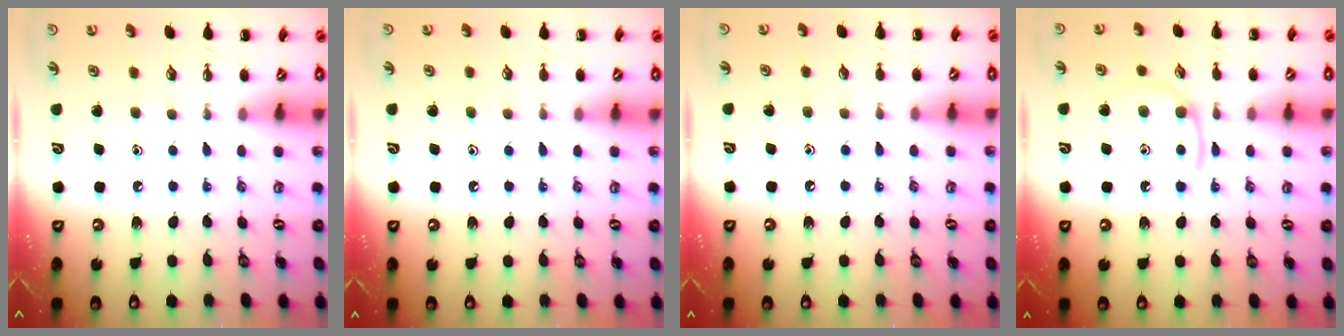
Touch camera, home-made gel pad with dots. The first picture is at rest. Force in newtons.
{"total": 5.2, "press": 5.2, "slide": 0.9}
{"total": 2.9, "press": 2.7, "slide": 0.9}
{"total": 4.6, "press": 4.4, "slide": 1.4}